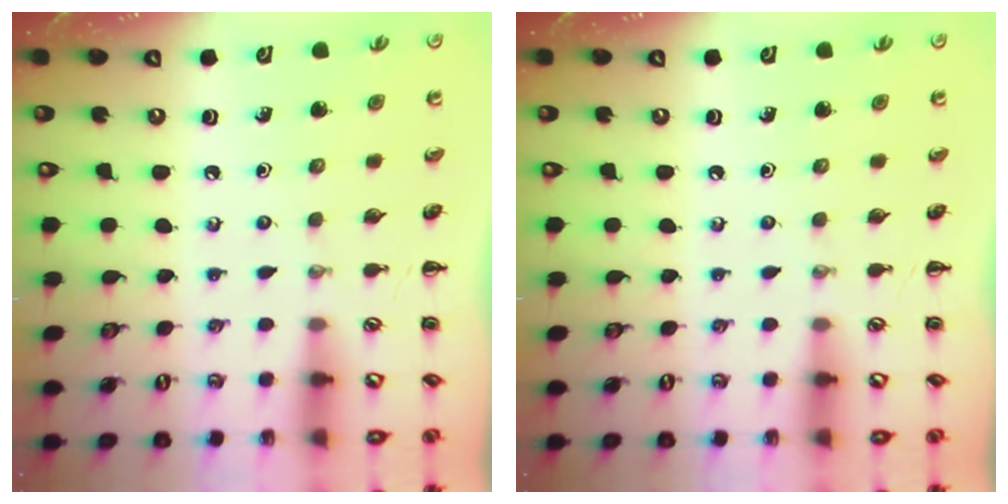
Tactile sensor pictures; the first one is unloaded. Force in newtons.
{"total": 0.0}